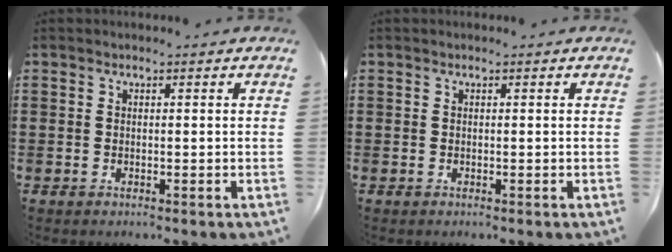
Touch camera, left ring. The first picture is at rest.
{"total": 0.0}